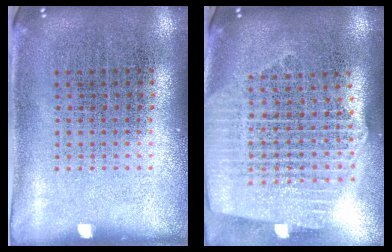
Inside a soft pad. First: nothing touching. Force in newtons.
{"total": 2.5, "press": 2.1, "slide": 1.3}